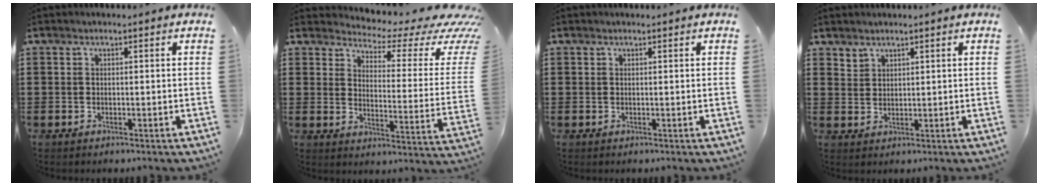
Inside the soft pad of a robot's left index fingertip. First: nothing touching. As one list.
[{"total": 4.6, "force": [3.7, 1.3, 2.4], "torque": [-0.043, -0.040, 0.056]}, {"total": 0.0}, {"total": 2.1, "force": [1.8, 1.0, 0.0], "torque": [-0.004, 0.001, 0.037]}]